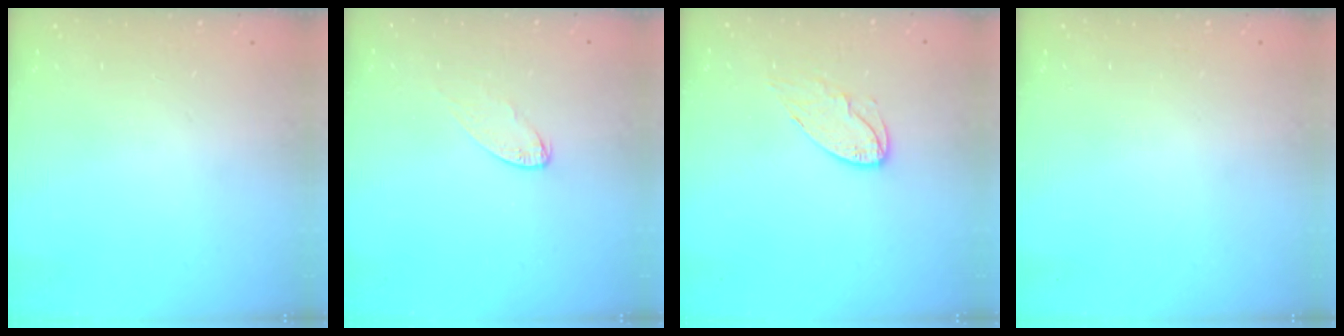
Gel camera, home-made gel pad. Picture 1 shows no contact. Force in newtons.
{"total": 5.2, "press": 5.2, "slide": 0.5}
{"total": 7.2, "press": 7.2, "slide": 0.1}
{"total": 0.0}